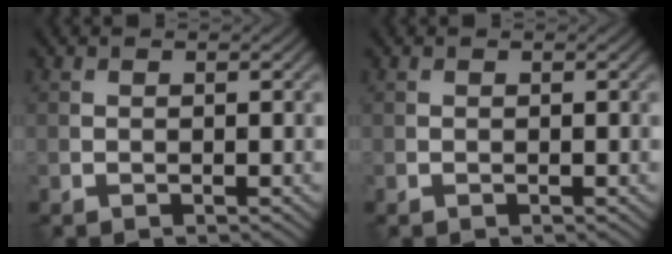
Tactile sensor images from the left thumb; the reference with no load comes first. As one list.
[{"total": 0.0}]